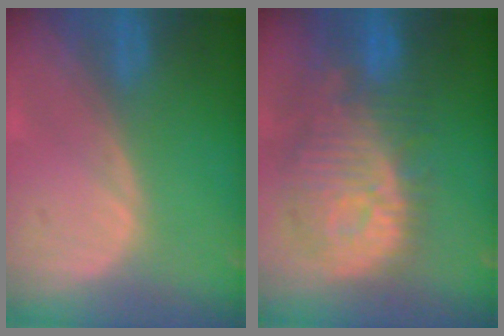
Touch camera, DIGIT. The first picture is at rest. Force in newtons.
{"total": 12.2, "press": 11.0, "slide": 5.1}